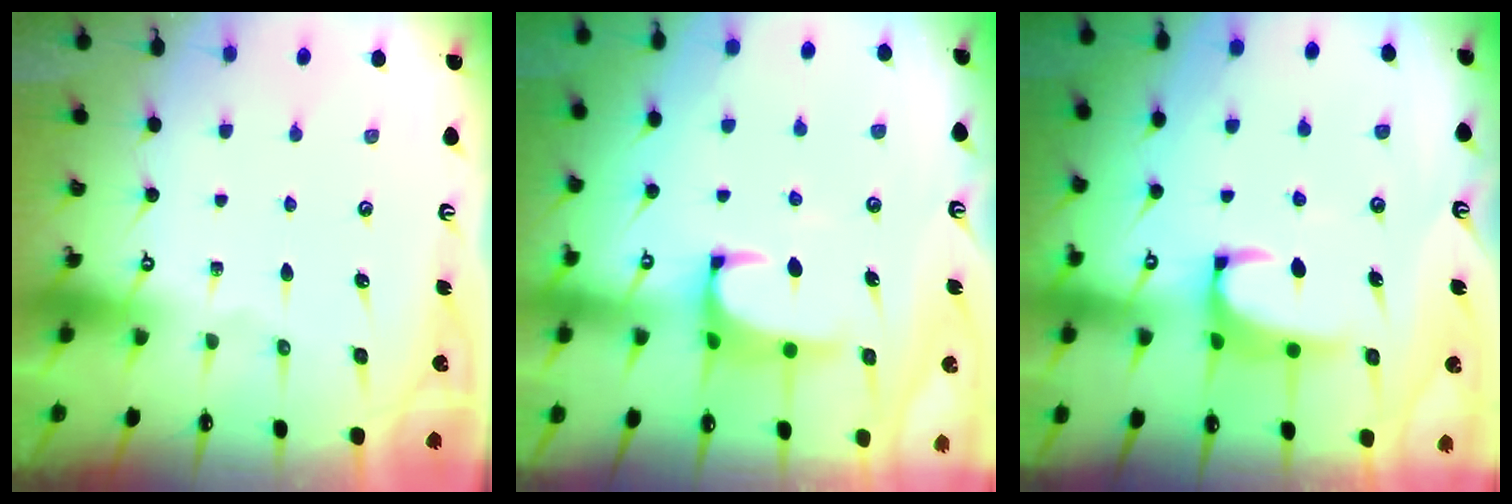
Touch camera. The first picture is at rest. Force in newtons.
{"total": 1.8, "press": 1.7, "slide": 0.7}
{"total": 2.2, "press": 2.0, "slide": 0.9}